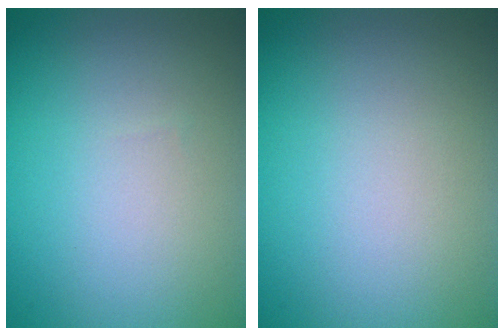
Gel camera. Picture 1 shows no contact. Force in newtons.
{"total": 0.0}